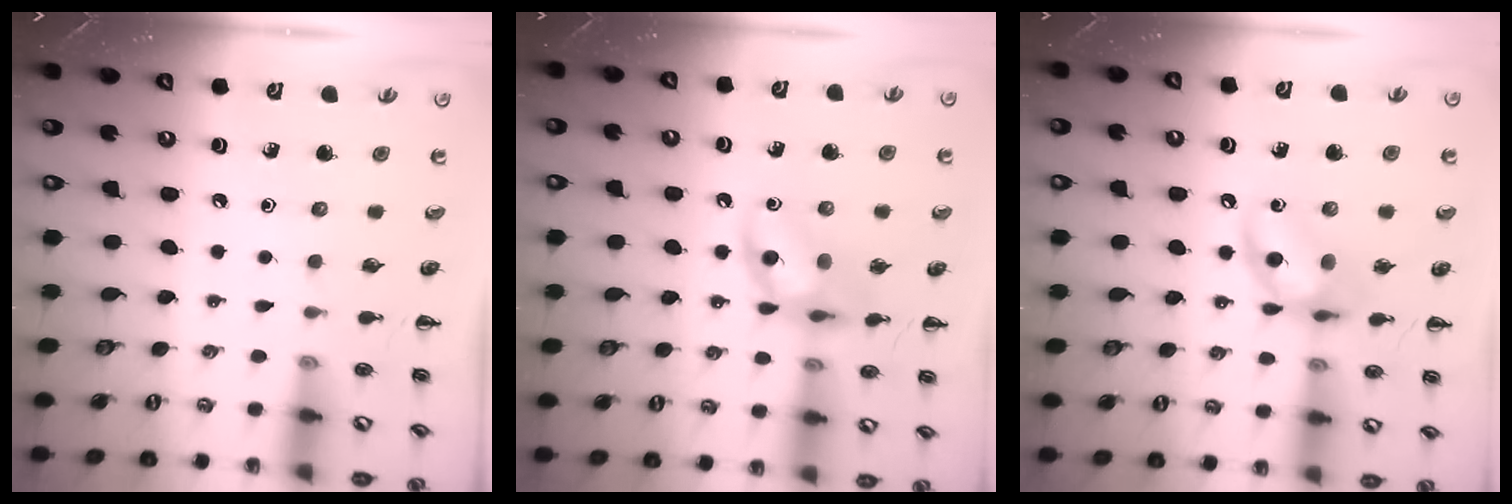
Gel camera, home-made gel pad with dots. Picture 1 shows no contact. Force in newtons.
{"total": 12.0, "press": 11.9, "slide": 1.8}
{"total": 12.1, "press": 11.9, "slide": 2.2}